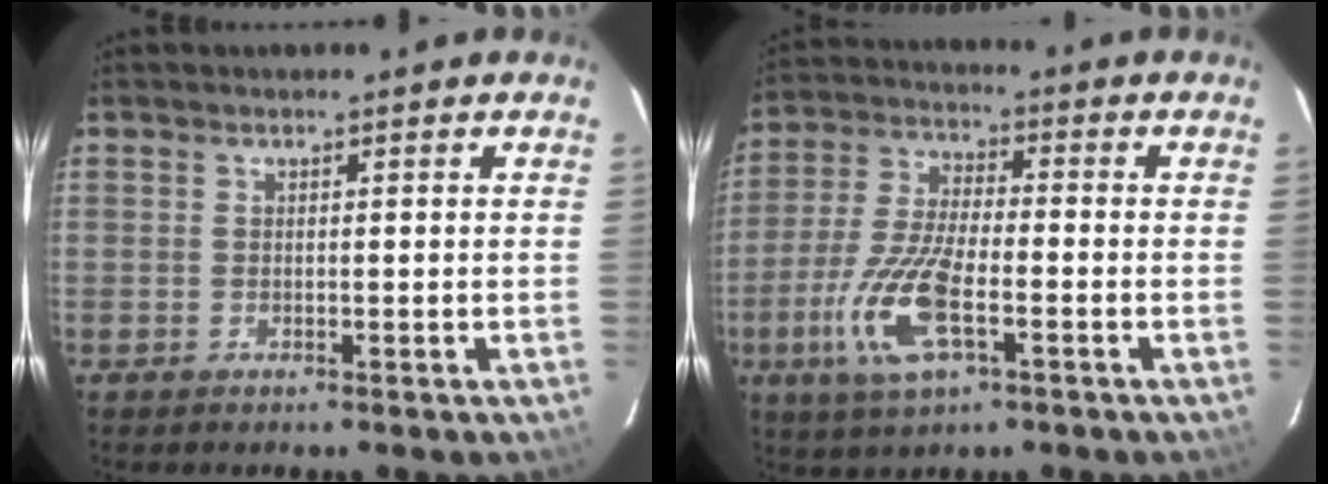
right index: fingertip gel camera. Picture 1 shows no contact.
{"total": 13.1, "force": [-4.9, 4.6, 11.3], "torque": [-0.246, -0.010, -0.096]}